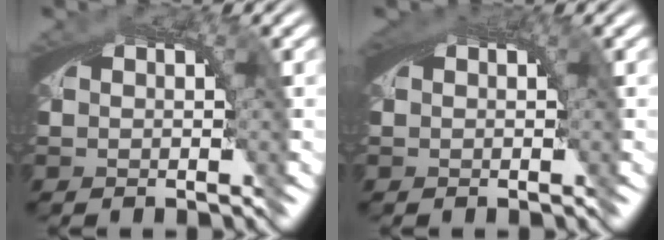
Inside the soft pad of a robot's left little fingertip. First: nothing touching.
{"total": 1.0, "force": [0.4, 0.1, 0.9], "torque": [-0.014, 0.003, 0.008]}